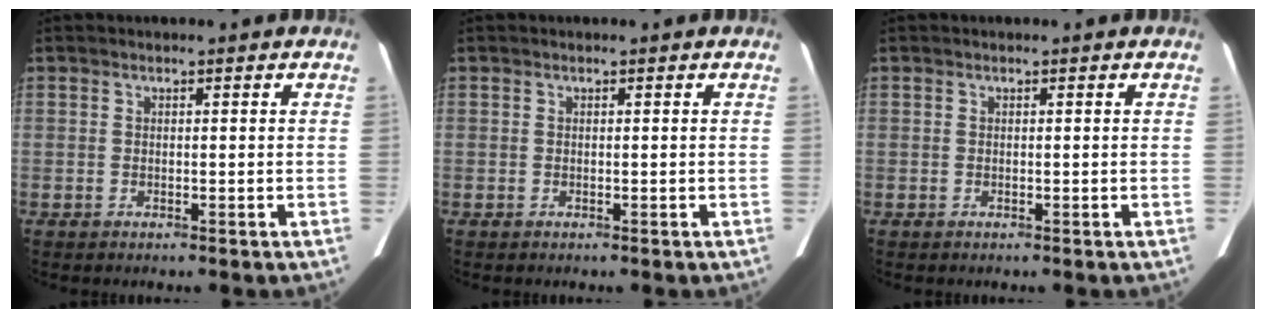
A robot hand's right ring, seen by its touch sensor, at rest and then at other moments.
{"total": 0.0}
{"total": 0.0}